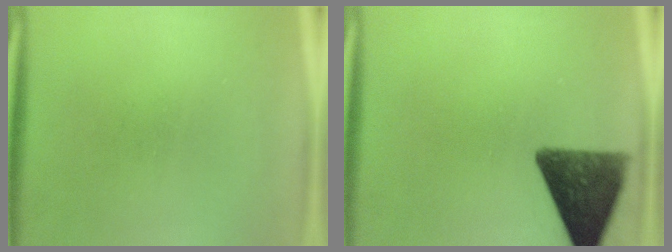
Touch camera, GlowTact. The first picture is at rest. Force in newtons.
{"total": 11.8}